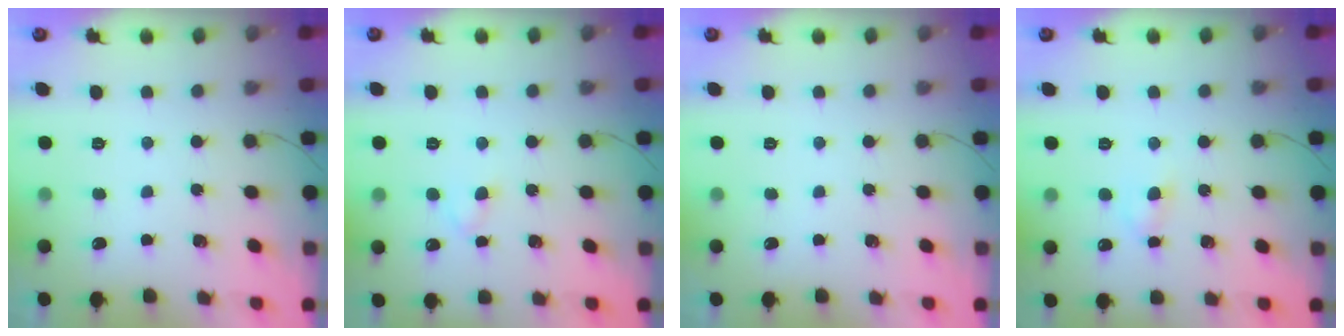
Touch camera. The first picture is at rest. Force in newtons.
{"total": 2.7, "press": 2.5, "slide": 1.1}
{"total": 0.0}
{"total": 3.0, "press": 2.8, "slide": 1.0}